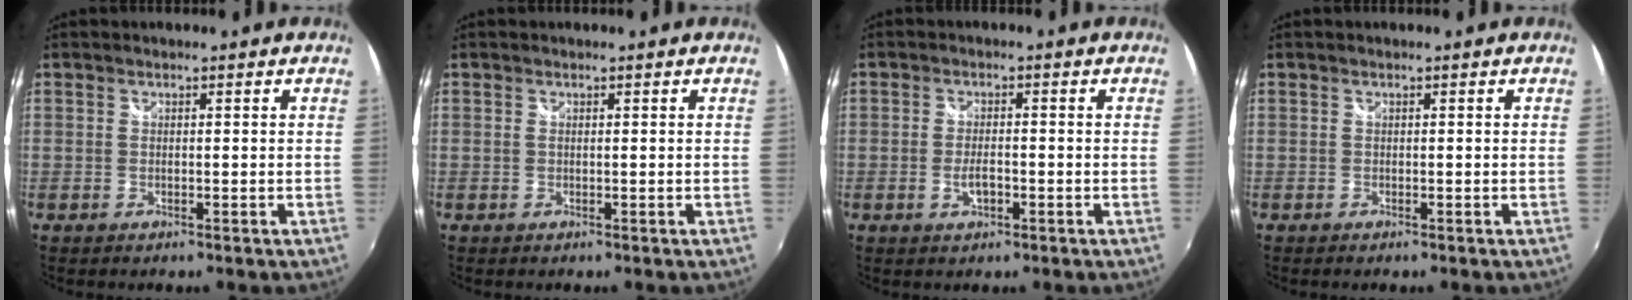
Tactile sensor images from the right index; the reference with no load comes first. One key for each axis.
{"total": 0.0}
{"total": 3.0, "fx": -1.2, "fy": 1.3, "fz": 2.5, "tx": -0.048, "ty": -0.002, "tz": -0.020}
{"total": 0.0}